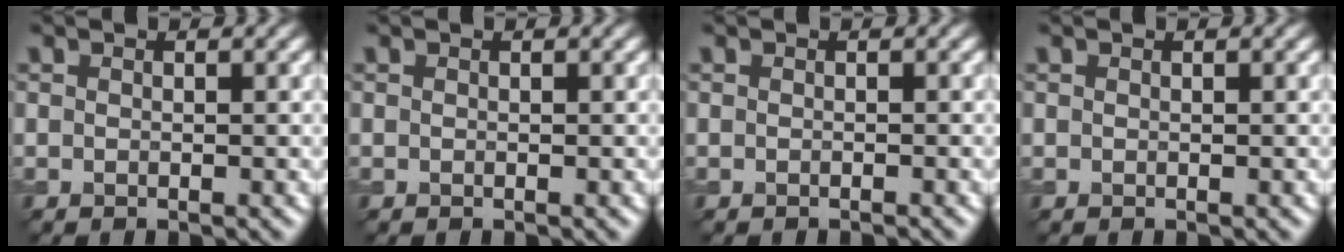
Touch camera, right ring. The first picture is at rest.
{"total": 0.0}
{"total": 0.5, "force": [-0.5, 0.0, 0.3], "torque": [-0.001, 0.001, -0.008]}
{"total": 0.0}